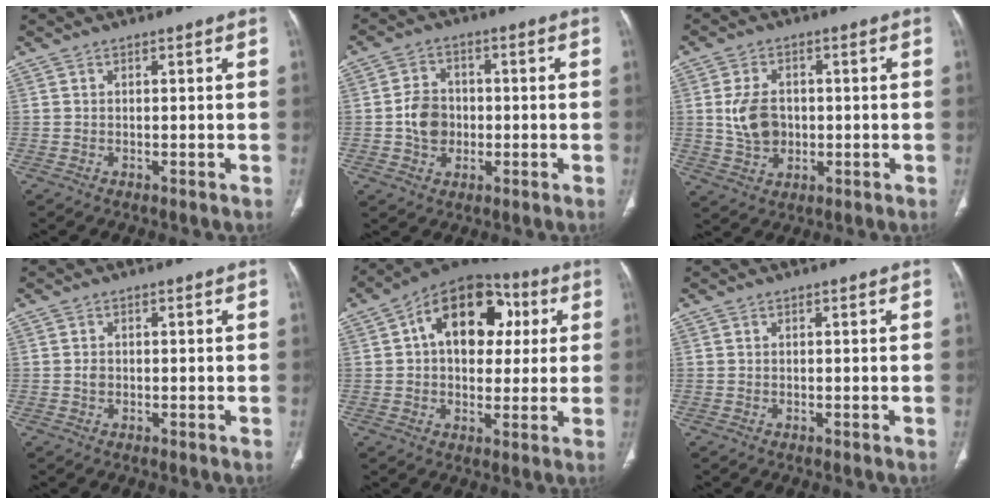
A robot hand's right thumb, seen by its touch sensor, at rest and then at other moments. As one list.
[{"total": 6.8, "force": [-0.8, 5.6, 3.8], "torque": [-0.047, 0.012, -0.019]}, {"total": 7.6, "force": [0.1, 5.6, 5.1], "torque": [-0.081, 0.002, 0.009]}, {"total": 1.0, "force": [-0.2, 0.8, 0.6], "torque": [-0.010, 0.002, -0.003]}, {"total": 17.5, "force": [4.0, 11.8, 12.3], "torque": [-0.139, 0.021, 0.051]}, {"total": 0.0}]